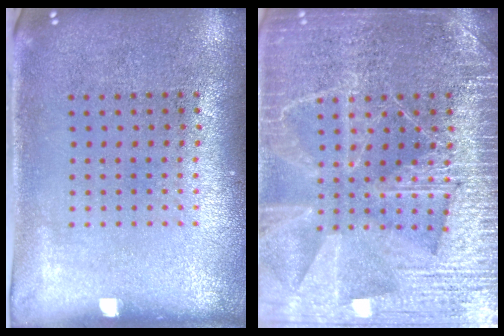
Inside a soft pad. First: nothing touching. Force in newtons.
{"total": 6.6, "press": 6.5, "slide": 0.9}